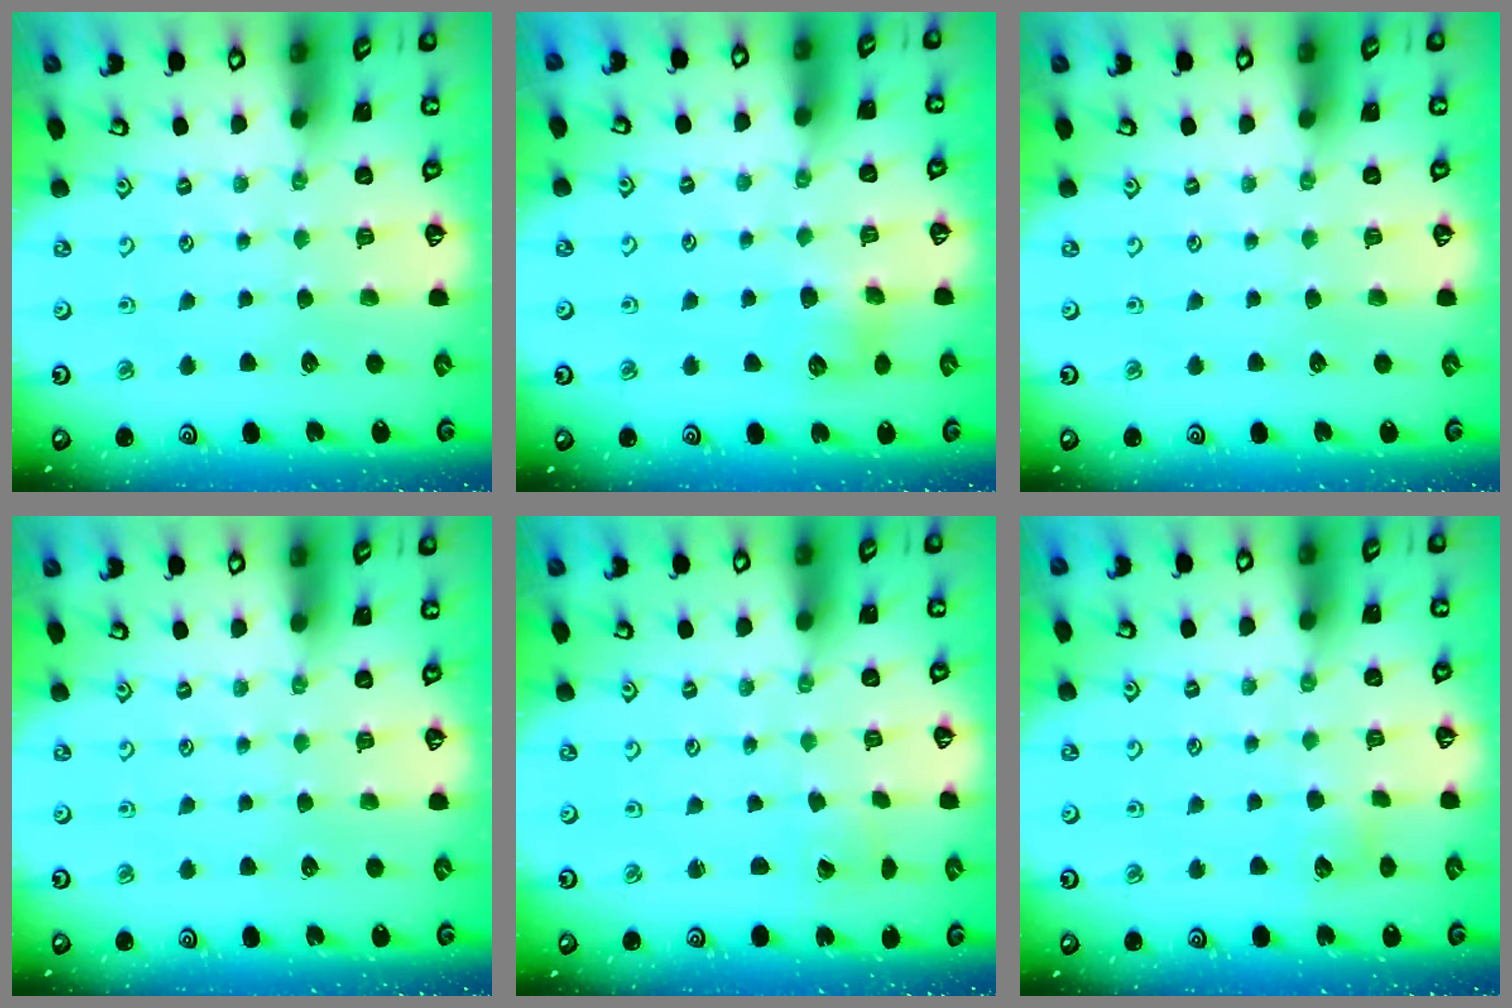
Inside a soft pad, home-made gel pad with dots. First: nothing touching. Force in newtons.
{"total": 6.3, "press": 6.3, "slide": 0.6}
{"total": 0.0}
{"total": 0.0}
{"total": 1.5, "press": 1.5, "slide": 0.0}
{"total": 5.1, "press": 5.1, "slide": 0.6}